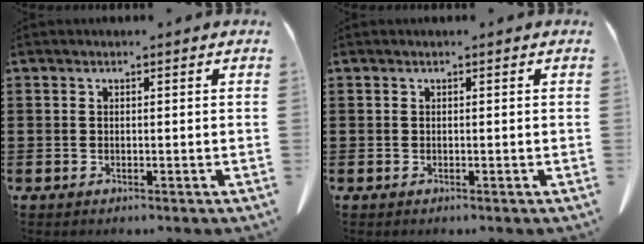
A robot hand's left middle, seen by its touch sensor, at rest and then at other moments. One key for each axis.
{"total": 0.0}